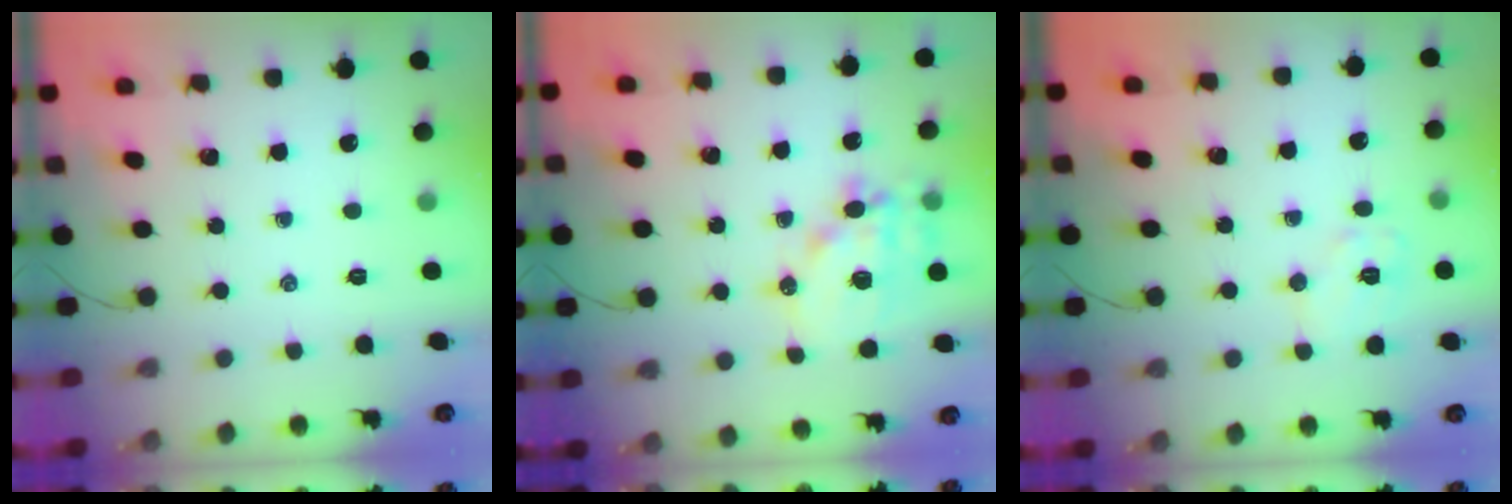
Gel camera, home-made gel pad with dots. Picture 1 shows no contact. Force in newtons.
{"total": 13.8, "press": 13.4, "slide": 3.3}
{"total": 7.6, "press": 7.5, "slide": 1.0}